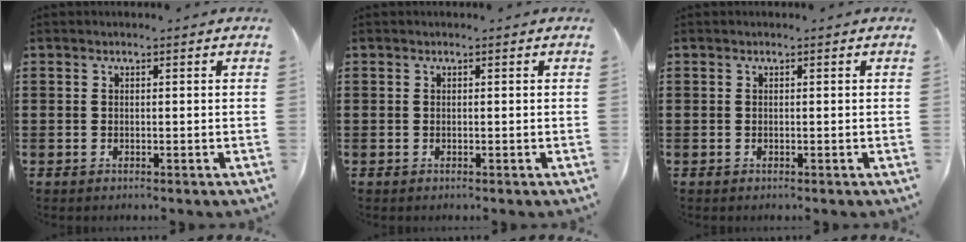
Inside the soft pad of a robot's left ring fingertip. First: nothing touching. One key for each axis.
{"total": 0.0}
{"total": 0.0}